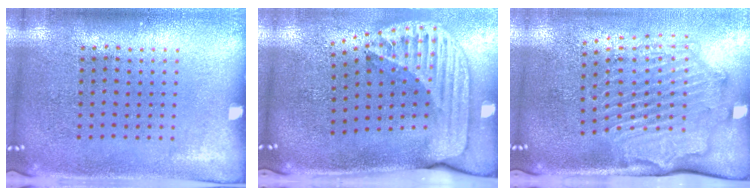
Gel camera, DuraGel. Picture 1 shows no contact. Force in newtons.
{"total": 2.6, "press": 1.8, "slide": 1.9}
{"total": 2.1, "press": 2.0, "slide": 0.4}